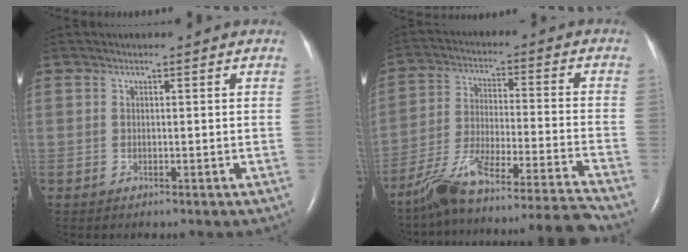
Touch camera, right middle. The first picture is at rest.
{"total": 19.4, "force": [-17.3, -2.1, 8.6], "torque": [-0.141, -0.018, -0.281]}